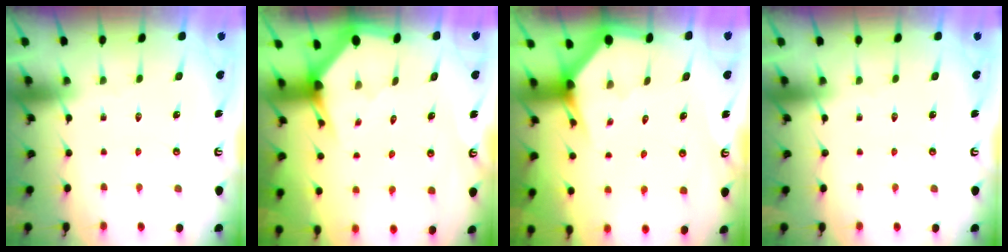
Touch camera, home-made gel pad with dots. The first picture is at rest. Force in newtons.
{"total": 2.8, "press": 2.8, "slide": 0.1}
{"total": 2.8, "press": 2.8, "slide": 0.2}
{"total": 0.0}